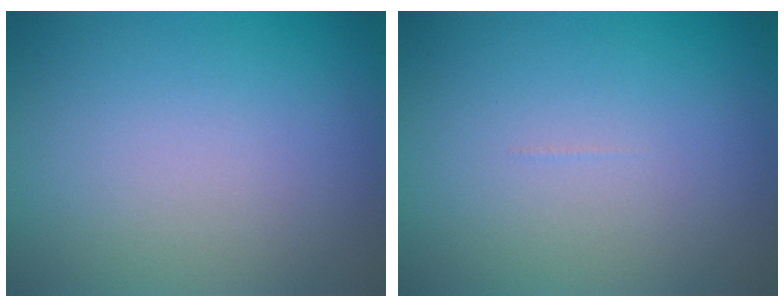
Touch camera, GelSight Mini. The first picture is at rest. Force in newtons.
{"total": 0.0}